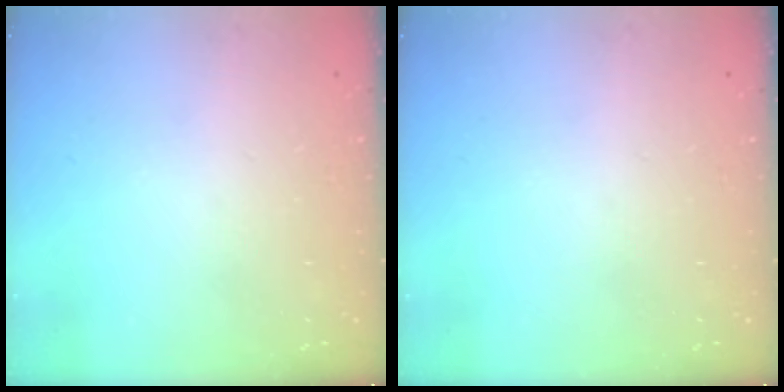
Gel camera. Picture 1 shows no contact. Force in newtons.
{"total": 0.0}